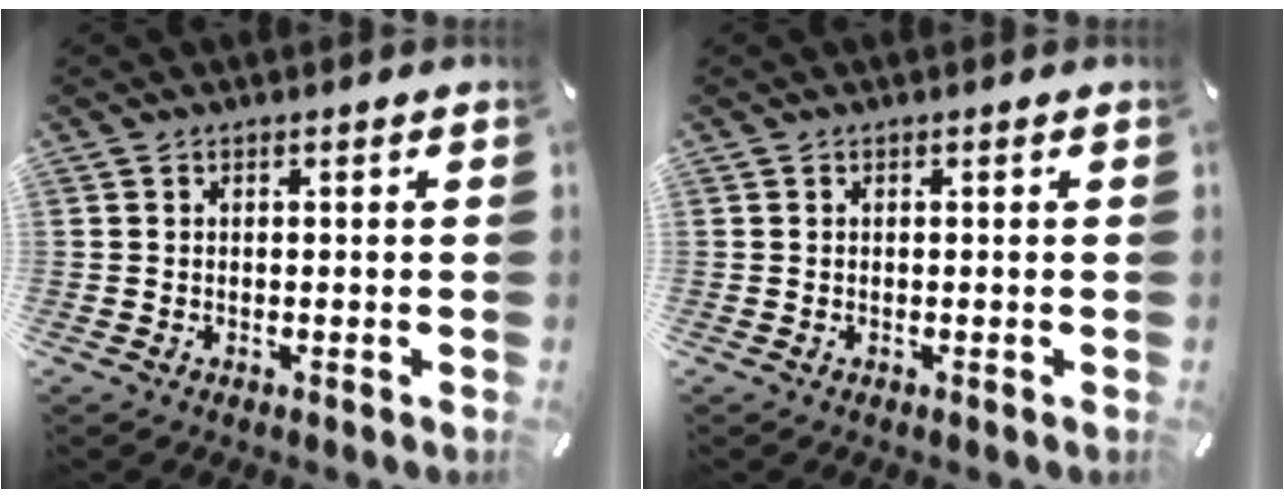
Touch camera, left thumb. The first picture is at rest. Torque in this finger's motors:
{"motor_torque": [0.00, 0.00, 0.00, 0.00, 0.00]}